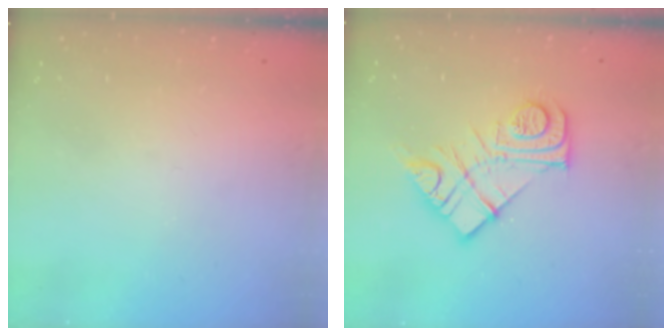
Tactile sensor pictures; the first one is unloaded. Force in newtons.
{"total": 13.9, "press": 13.8, "slide": 0.9}